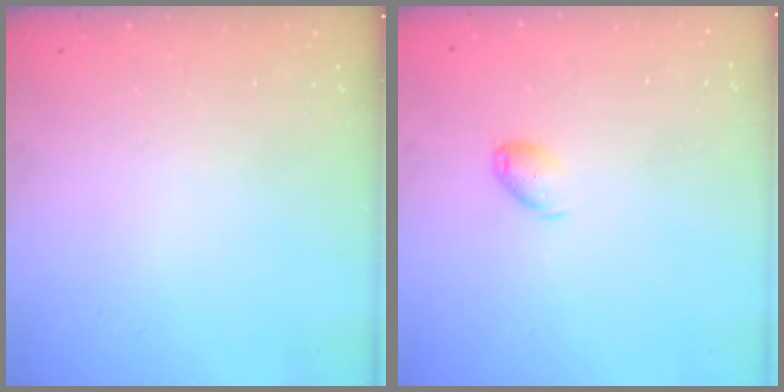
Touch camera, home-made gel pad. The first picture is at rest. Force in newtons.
{"total": 6.3, "press": 6.2, "slide": 1.1}